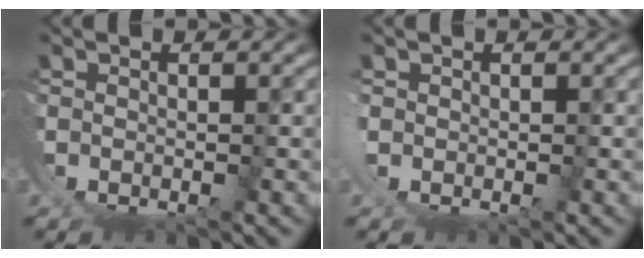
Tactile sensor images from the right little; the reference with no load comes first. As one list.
[{"total": 0.6, "force": [0.6, 0.0, 0.2], "torque": [-0.013, -0.001, 0.013]}]